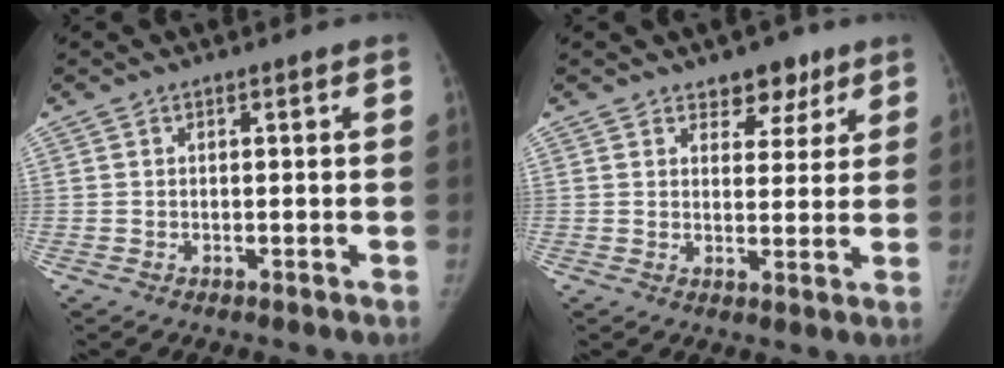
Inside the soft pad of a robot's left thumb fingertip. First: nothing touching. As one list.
[{"total": 5.5, "force": [3.8, 3.4, 2.1], "torque": [0.011, -0.020, 0.055]}]